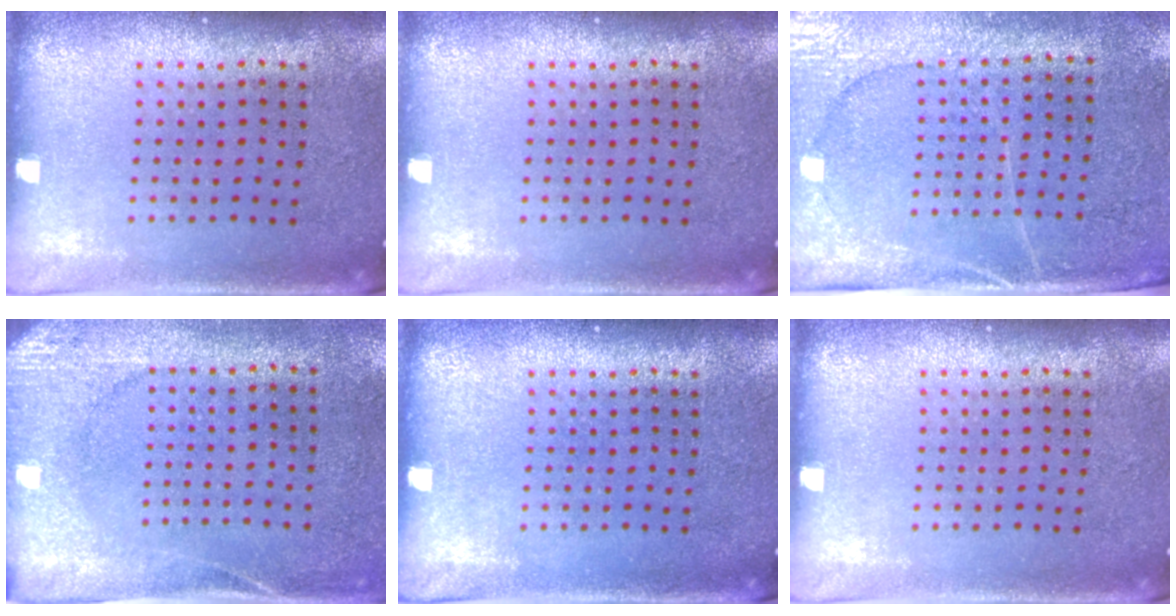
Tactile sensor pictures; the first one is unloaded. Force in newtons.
{"total": 0.0}
{"total": 3.0, "press": 2.7, "slide": 1.3}
{"total": 2.7, "press": 2.1, "slide": 1.6}
{"total": 0.0}
{"total": 0.0}